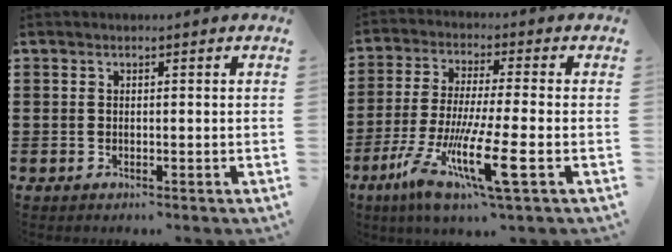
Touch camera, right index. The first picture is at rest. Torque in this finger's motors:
{"motor_torque": [1.15, -0.99, 1.05, 0.21]}